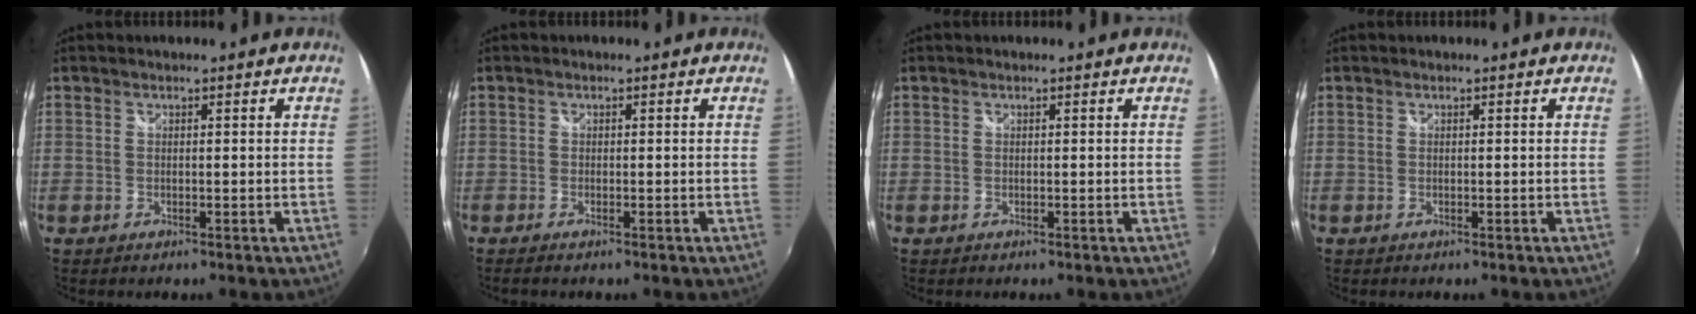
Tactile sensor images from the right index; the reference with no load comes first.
{"total": 1.3, "force": [-1.1, 0.4, 0.6], "torque": [-0.014, -0.006, -0.021]}
{"total": 0.0}
{"total": 0.0}